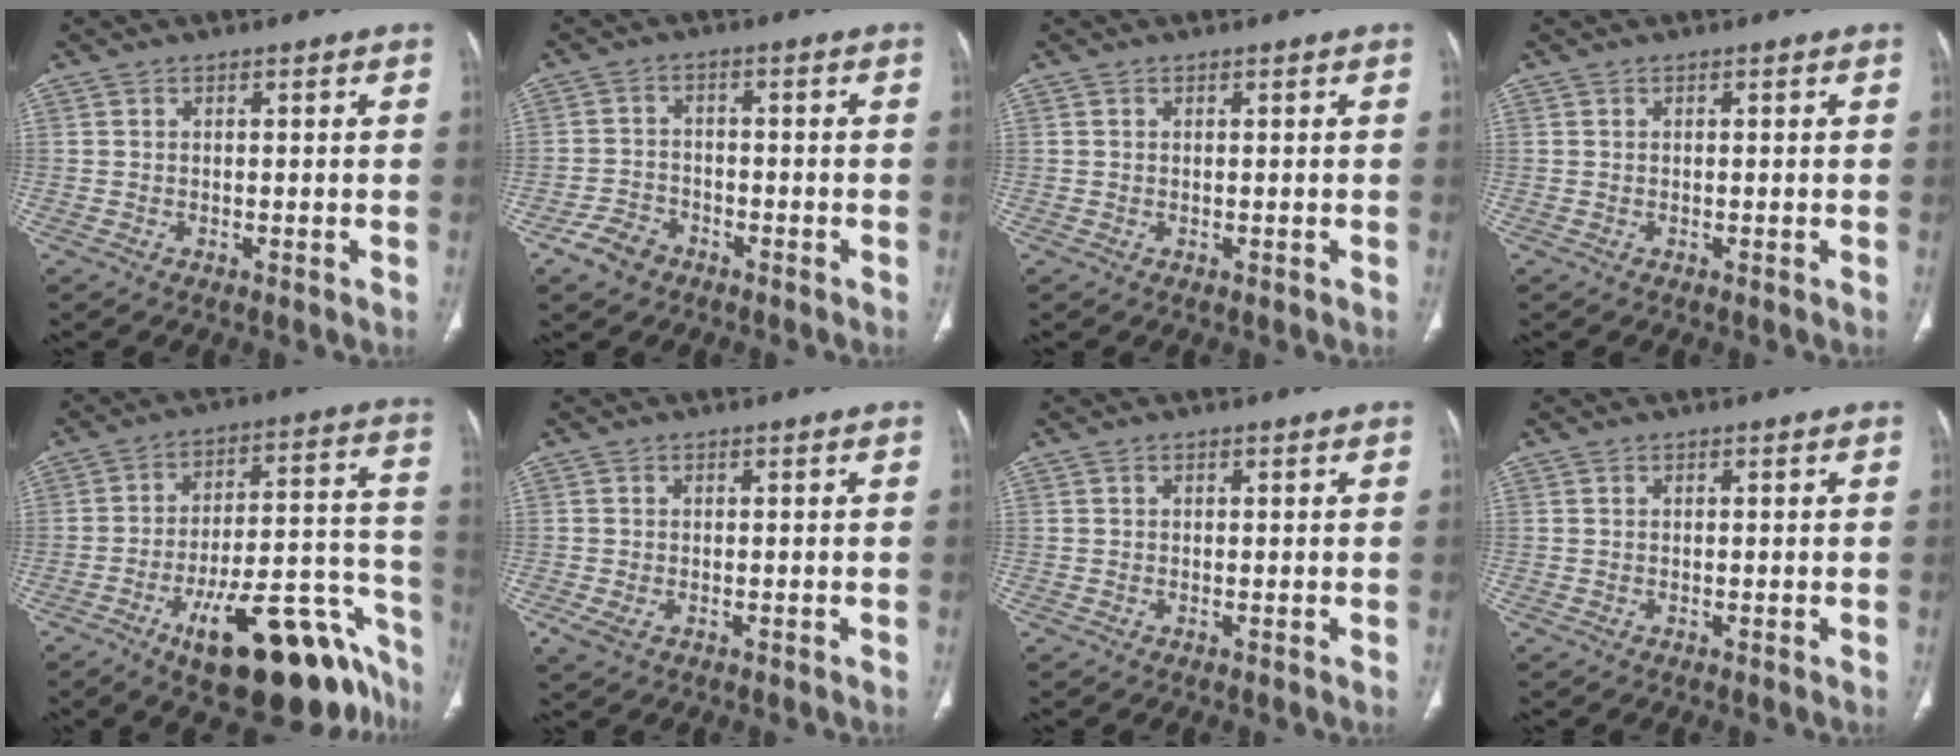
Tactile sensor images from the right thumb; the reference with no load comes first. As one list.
[{"total": 5.0, "force": [-3.3, 3.4, 1.7], "torque": [-0.028, 0.021, -0.056]}, {"total": 0.0}, {"total": 0.0}, {"total": 24.9, "force": [-14.9, 8.6, 18.0], "torque": [-0.157, 0.108, -0.214]}, {"total": 2.6, "force": [-0.9, 1.6, 1.9], "torque": [-0.051, -0.004, -0.010]}, {"total": 0.0}, {"total": 0.0}]